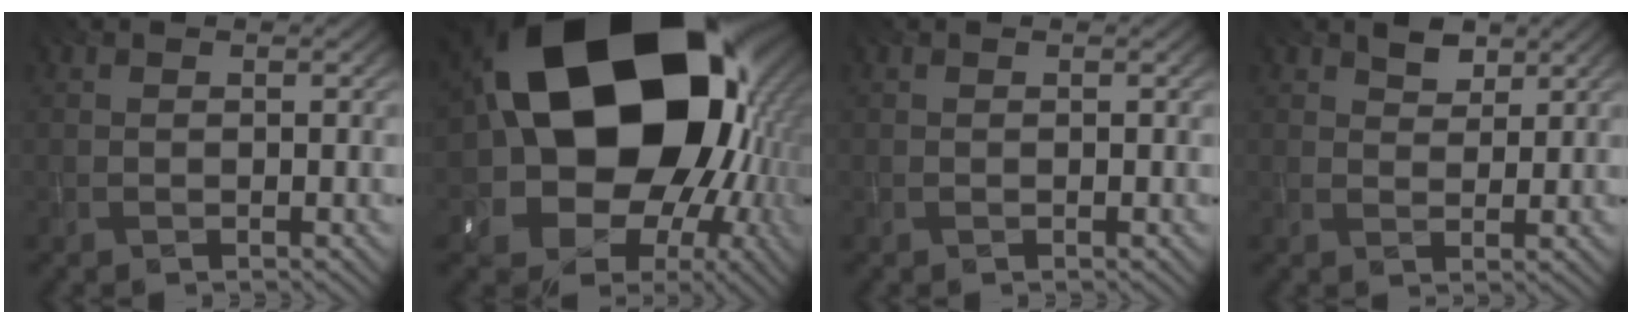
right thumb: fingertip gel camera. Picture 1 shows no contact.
{"total": 23.7, "force": [3.1, 18.6, 14.5], "torque": [-0.300, -0.058, 0.070]}
{"total": 0.0}
{"total": 2.5, "force": [1.8, 1.4, 1.2], "torque": [-0.021, -0.002, 0.033]}